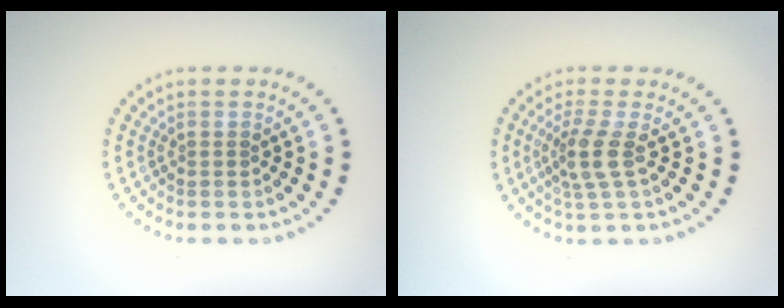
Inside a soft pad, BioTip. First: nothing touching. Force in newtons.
{"total": 2.7, "press": 2.1, "slide": 1.8}